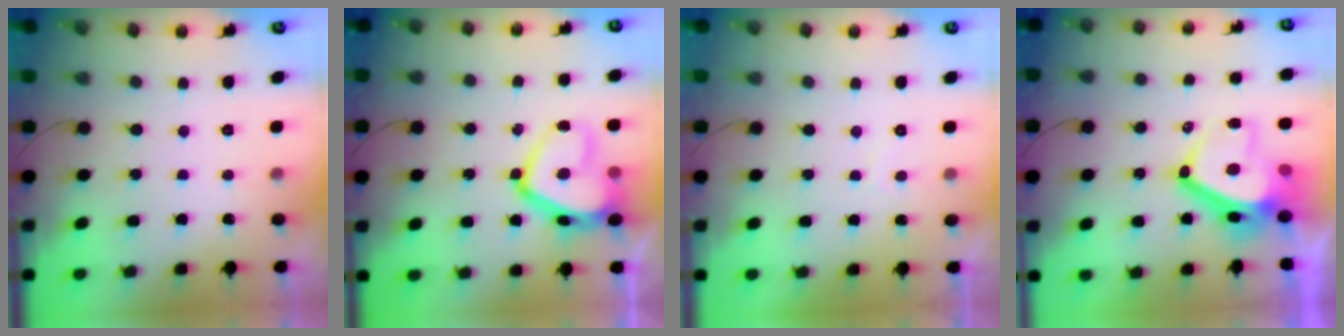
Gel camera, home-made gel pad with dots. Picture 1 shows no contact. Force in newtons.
{"total": 16.4, "press": 16.3, "slide": 1.6}
{"total": 1.9, "press": 1.7, "slide": 0.7}
{"total": 14.2, "press": 14.2, "slide": 1.4}